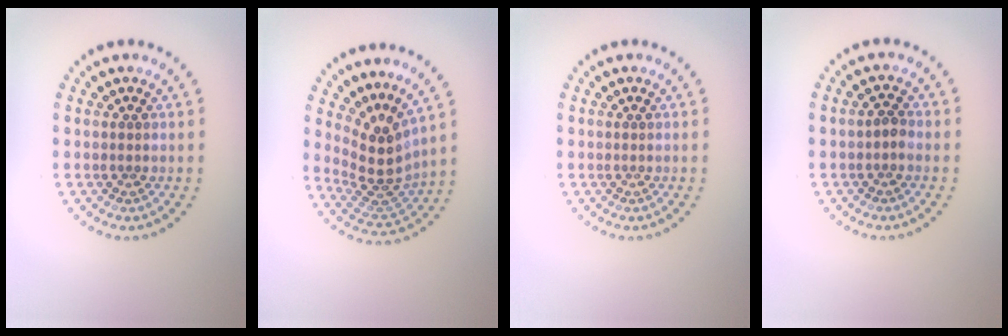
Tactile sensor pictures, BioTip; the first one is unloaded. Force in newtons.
{"total": 4.0, "press": 2.7, "slide": 2.9}
{"total": 0.0}
{"total": 1.0, "press": 0.9, "slide": 0.4}